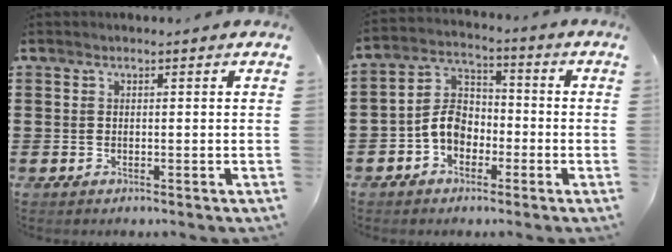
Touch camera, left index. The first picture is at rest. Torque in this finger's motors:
{"motor_torque": [1.12, 1.01, 0.59, 0.10]}